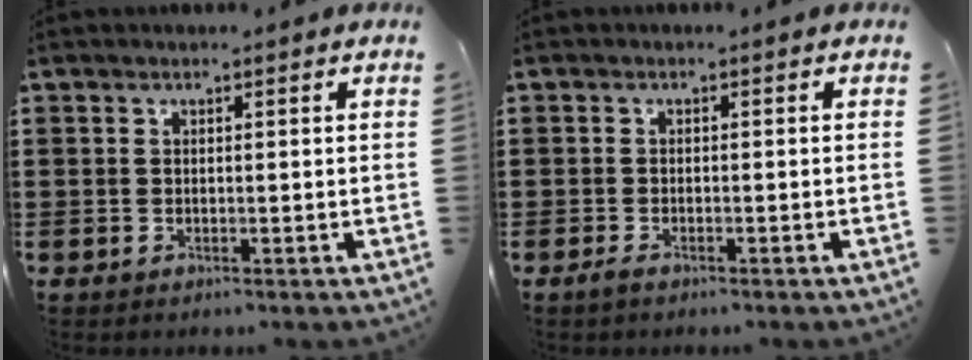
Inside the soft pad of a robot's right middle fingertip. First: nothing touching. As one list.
[{"total": 1.0, "force": [-0.7, 0.3, 0.6], "torque": [-0.014, -0.002, -0.015]}]